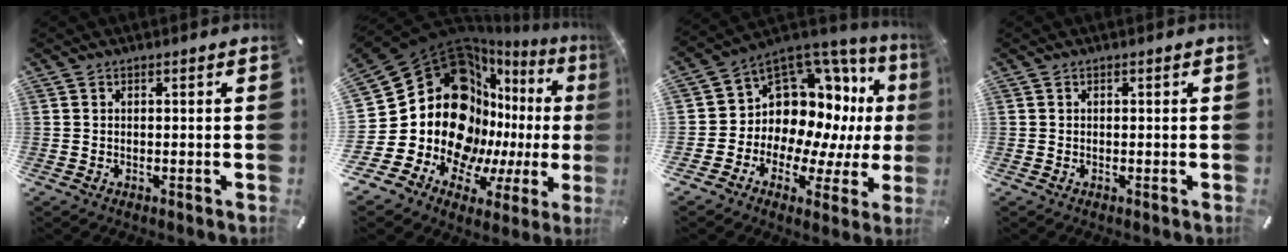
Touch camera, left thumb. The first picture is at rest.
{"total": 27.7, "force": [3.7, 20.5, 18.3], "torque": [-0.334, -0.092, 0.111]}
{"total": 12.3, "force": [4.6, 9.7, 5.9], "torque": [-0.095, -0.080, 0.094]}
{"total": 0.0}